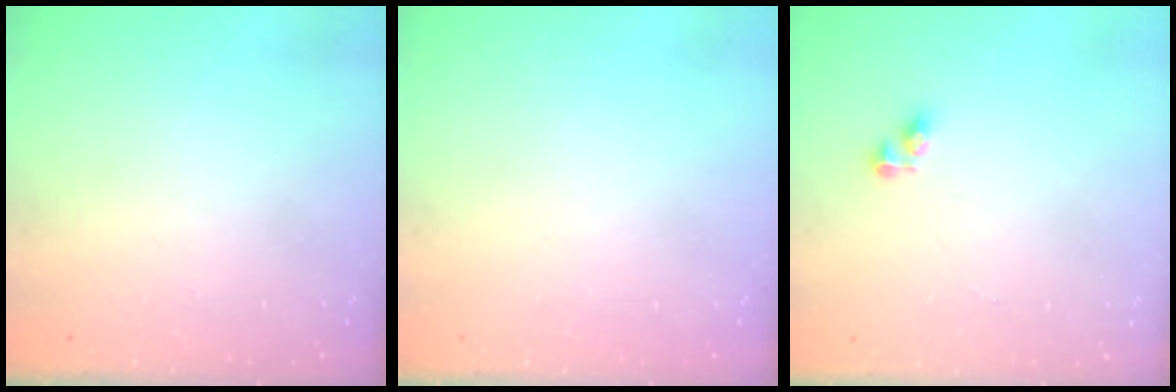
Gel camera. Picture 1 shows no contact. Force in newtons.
{"total": 0.0}
{"total": 3.1, "press": 3.1, "slide": 0.3}